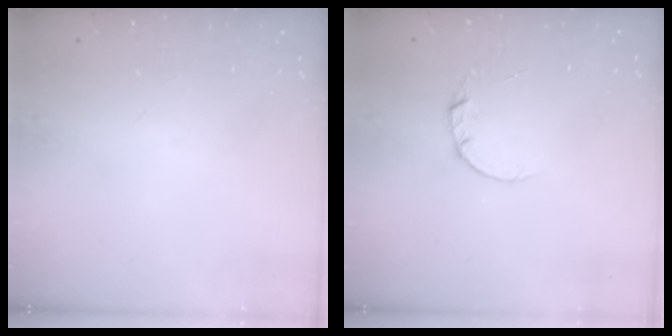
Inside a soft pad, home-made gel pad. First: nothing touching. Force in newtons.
{"total": 2.0, "press": 2.0, "slide": 0.2}